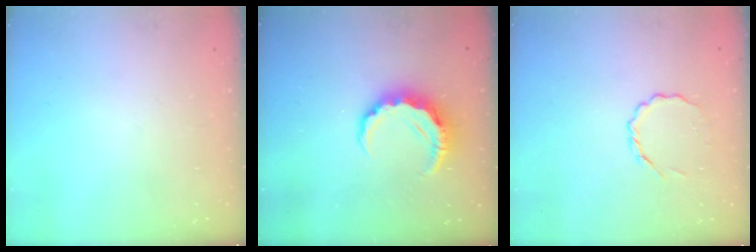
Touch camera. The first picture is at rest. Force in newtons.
{"total": 8.2, "press": 8.1, "slide": 1.4}
{"total": 4.3, "press": 4.1, "slide": 1.4}